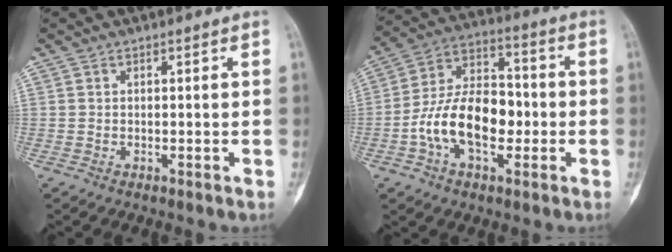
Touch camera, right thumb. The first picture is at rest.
{"total": 15.6, "force": [-3.3, 9.2, 12.2], "torque": [-0.203, 0.041, -0.061]}